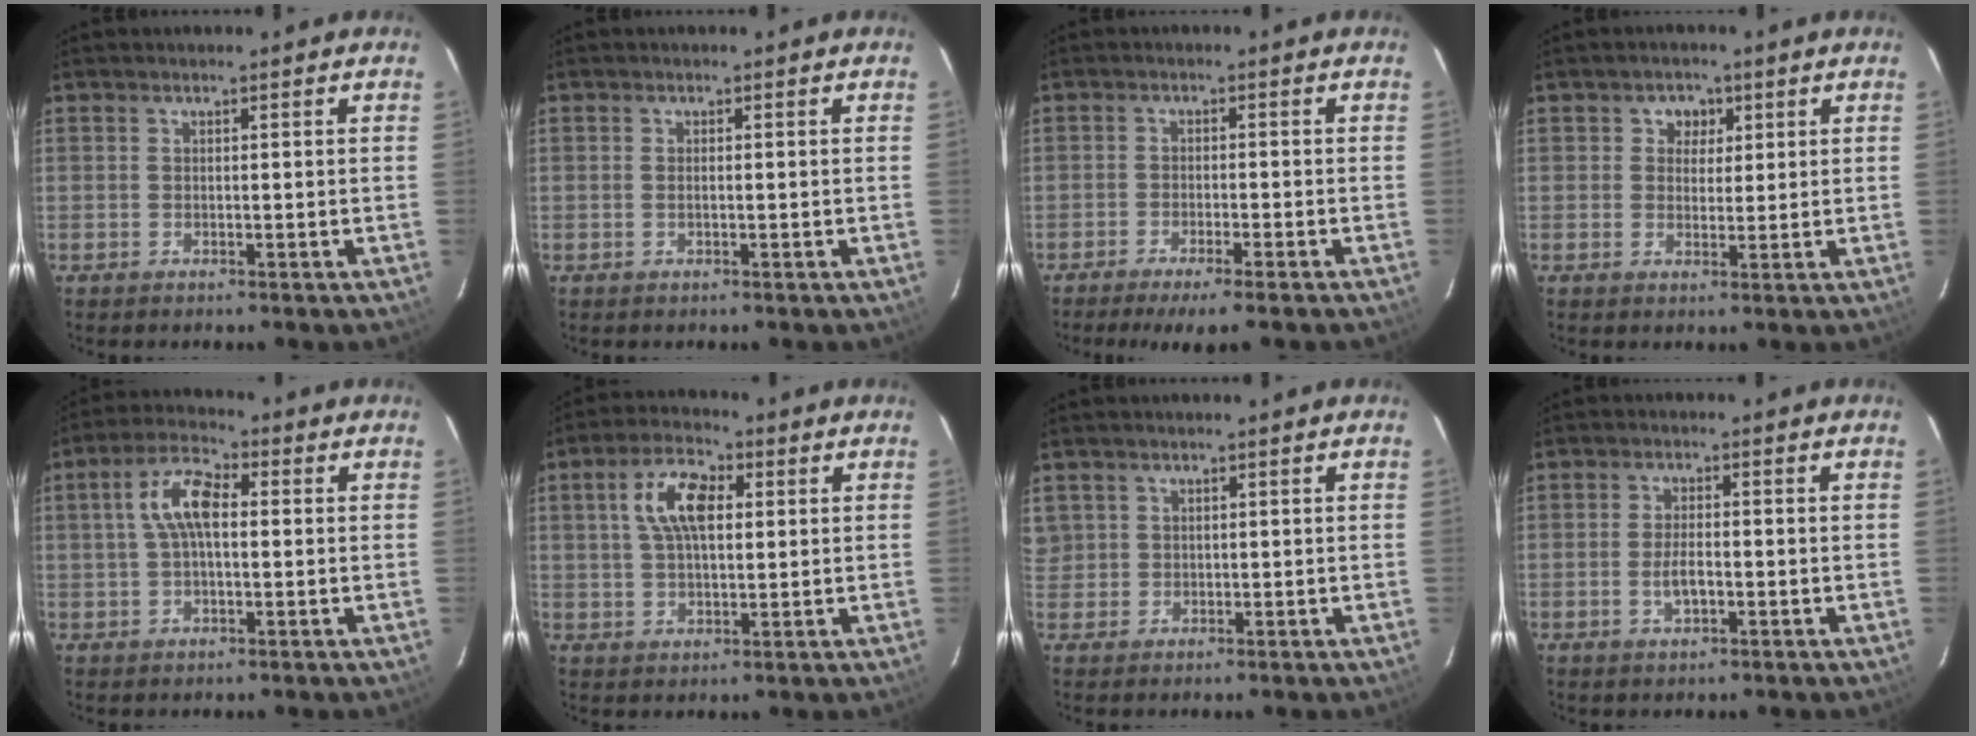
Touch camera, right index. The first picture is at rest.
{"total": 0.6, "force": [-0.2, 0.2, 0.6], "torque": [-0.014, 0.002, -0.003]}
{"total": 6.8, "force": [-5.4, 0.4, 4.1], "torque": [-0.089, -0.017, -0.088]}
{"total": 3.4, "force": [1.2, 3.1, 0.7], "torque": [0.000, 0.010, 0.017]}
{"total": 7.7, "force": [0.8, 3.4, 6.8], "torque": [-0.139, 0.023, 0.015]}
{"total": 8.9, "force": [2.3, 4.4, 7.4], "torque": [-0.141, 0.022, 0.041]}
{"total": 3.0, "force": [1.1, 2.8, 0.4], "torque": [0.004, 0.008, 0.020]}
{"total": 3.2, "force": [-1.0, 1.3, 2.8], "torque": [-0.056, -0.001, -0.015]}